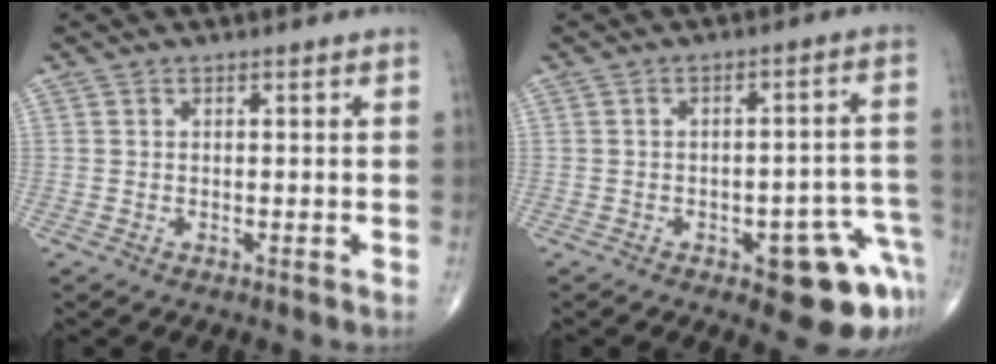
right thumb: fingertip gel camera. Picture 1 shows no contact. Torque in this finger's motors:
{"motor_torque": [1.60, 1.44, 0.93, -1.21, 0.24]}